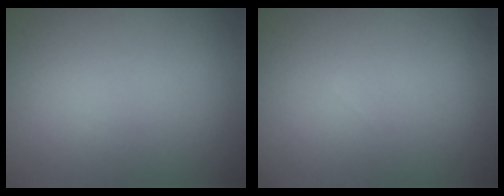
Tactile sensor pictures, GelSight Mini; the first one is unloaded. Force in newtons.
{"total": 0.0}